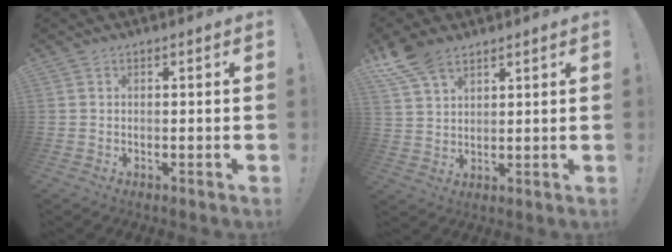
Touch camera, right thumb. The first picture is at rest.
{"total": 8.5, "force": [6.1, 4.2, 4.1], "torque": [-0.087, -0.026, 0.122]}